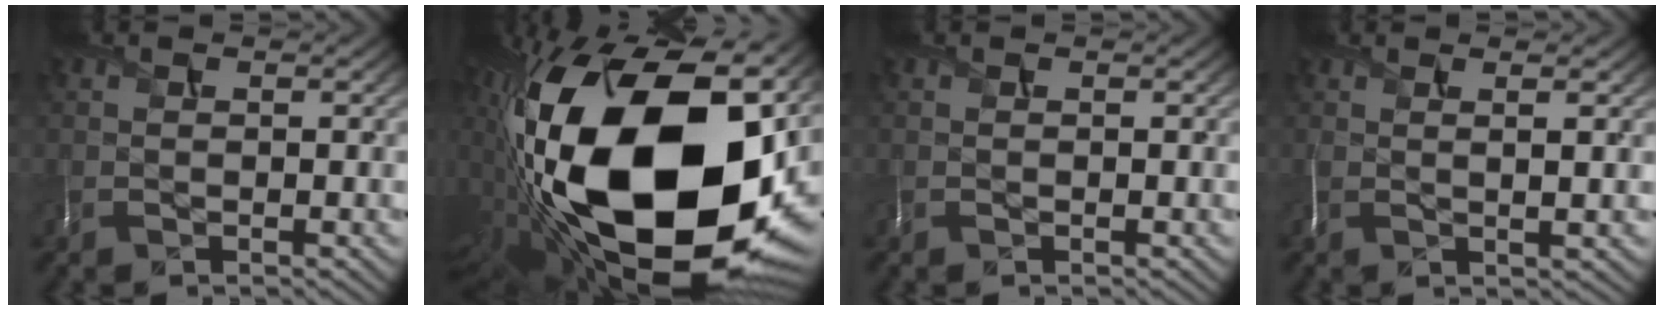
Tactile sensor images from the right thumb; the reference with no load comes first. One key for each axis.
{"total": 22.9, "fx": -2.8, "fy": 12.1, "fz": 19.3, "tx": -0.389, "ty": -0.054, "tz": -0.051}
{"total": 0.0}
{"total": 2.4, "fx": 0.9, "fy": 0.3, "fz": 2.2, "tx": -0.037, "ty": 0.008, "tz": 0.012}